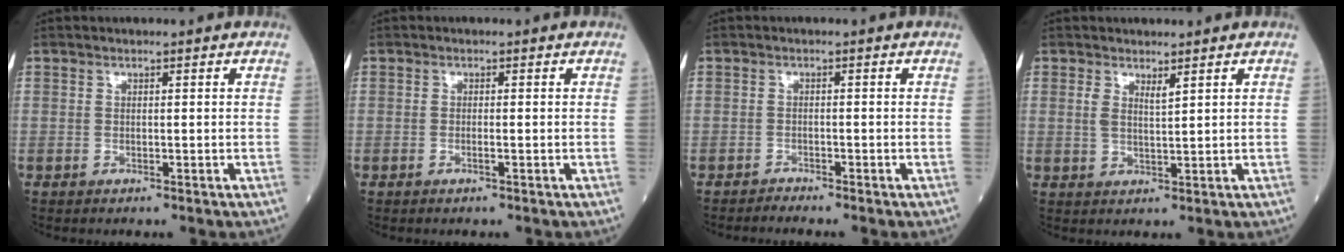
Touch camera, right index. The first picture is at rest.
{"total": 0.9, "force": [-0.4, -0.1, 0.8], "torque": [-0.018, 0.000, -0.007]}
{"total": 1.3, "force": [-1.2, -0.4, -0.2], "torque": [0.005, -0.004, -0.022]}
{"total": 2.2, "force": [1.4, 0.3, 1.7], "torque": [-0.036, -0.007, 0.027]}